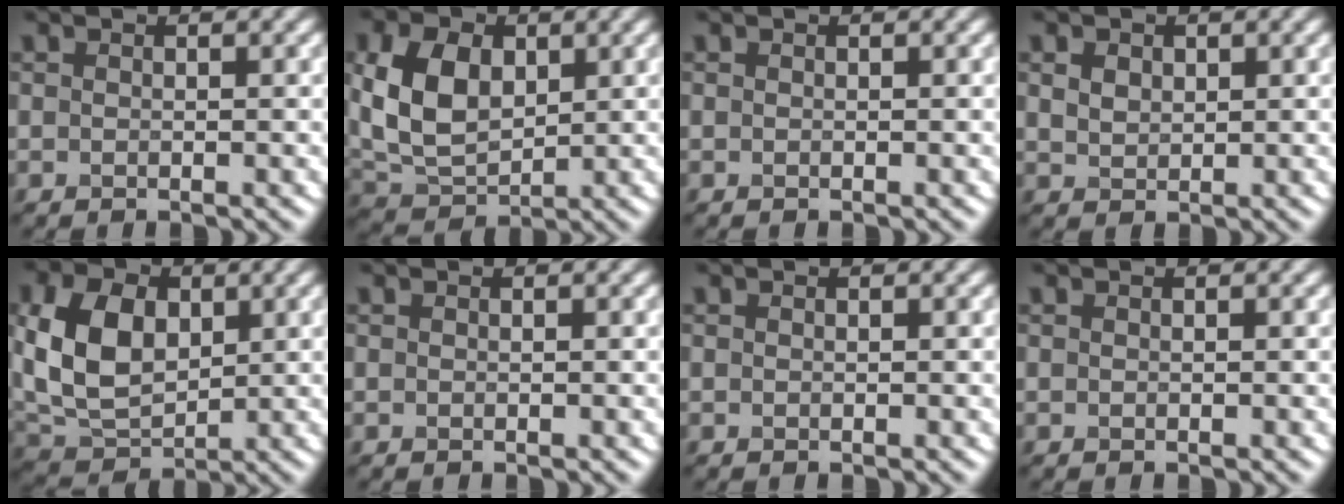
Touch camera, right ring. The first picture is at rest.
{"total": 7.5, "force": [1.4, 5.1, 5.4], "torque": [-0.123, 0.007, 0.023]}
{"total": 0.0}
{"total": 1.6, "force": [0.7, 1.2, 0.8], "torque": [-0.018, 0.000, 0.015]}
{"total": 8.7, "force": [1.4, 6.0, 6.2], "torque": [-0.148, 0.007, 0.021]}
{"total": 0.0}
{"total": 0.0}
{"total": 0.0}